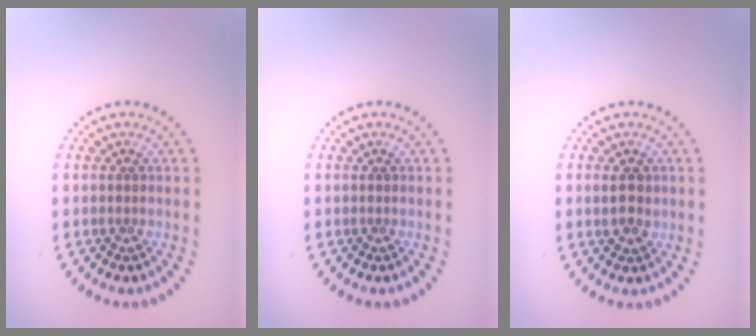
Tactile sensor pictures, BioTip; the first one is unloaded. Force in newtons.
{"total": 0.0}
{"total": 2.2, "press": 2.1, "slide": 0.3}